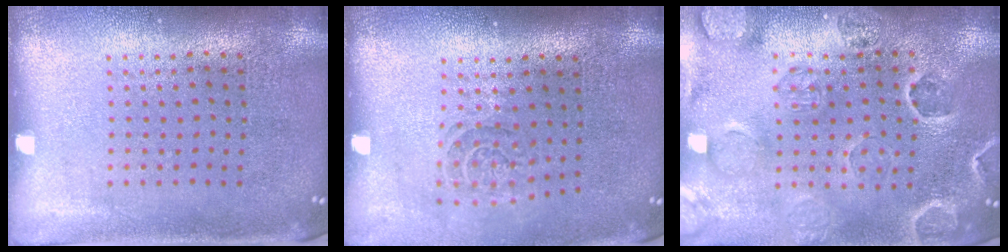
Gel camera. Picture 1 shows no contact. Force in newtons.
{"total": 1.5, "press": 1.2, "slide": 1.0}
{"total": 2.7, "press": 2.6, "slide": 0.8}